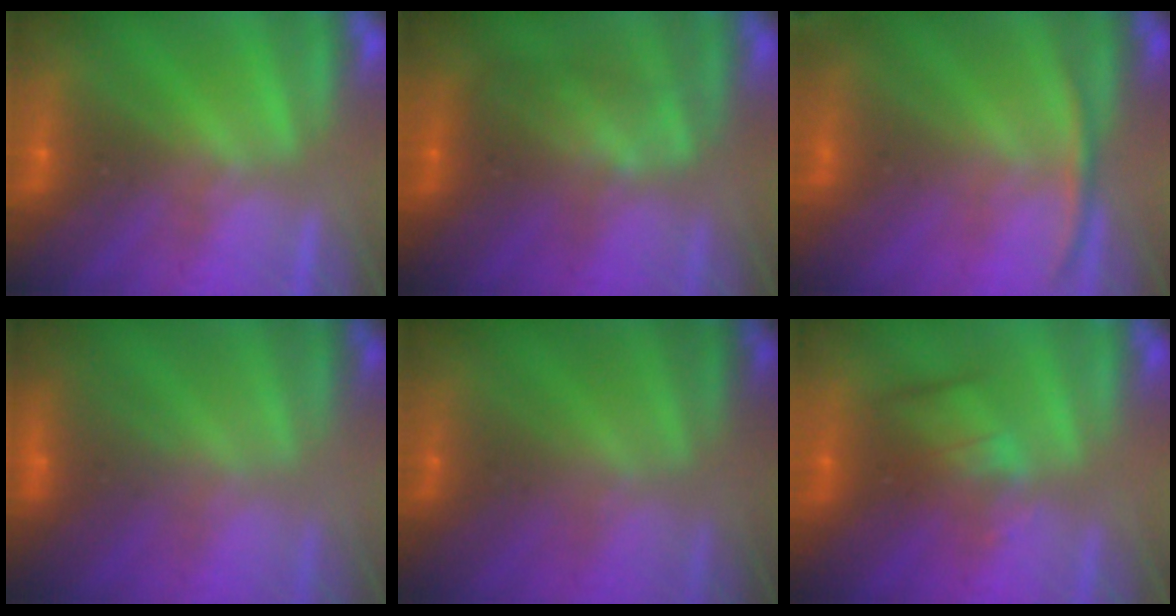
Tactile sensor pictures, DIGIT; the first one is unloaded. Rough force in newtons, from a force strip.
{"total": 2.1}
{"total": 2.7}
{"total": 2.9}
{"total": 1.0}
{"total": 2.4}